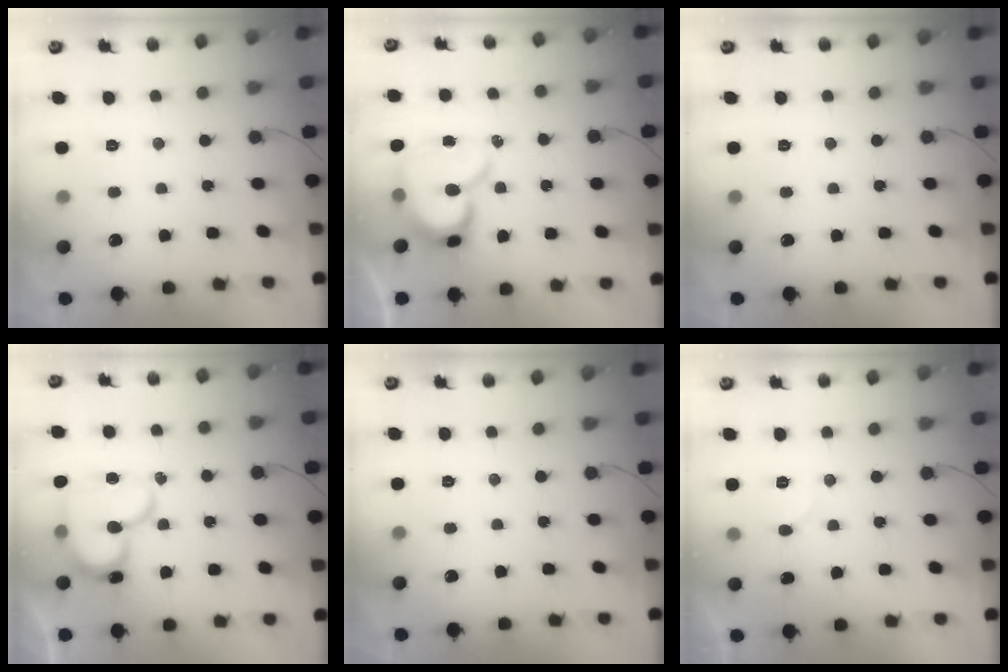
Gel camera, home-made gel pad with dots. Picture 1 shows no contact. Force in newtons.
{"total": 13.4, "press": 13.4, "slide": 1.3}
{"total": 0.0}
{"total": 17.2, "press": 17.2, "slide": 1.5}
{"total": 0.0}
{"total": 5.2, "press": 5.1, "slide": 0.5}